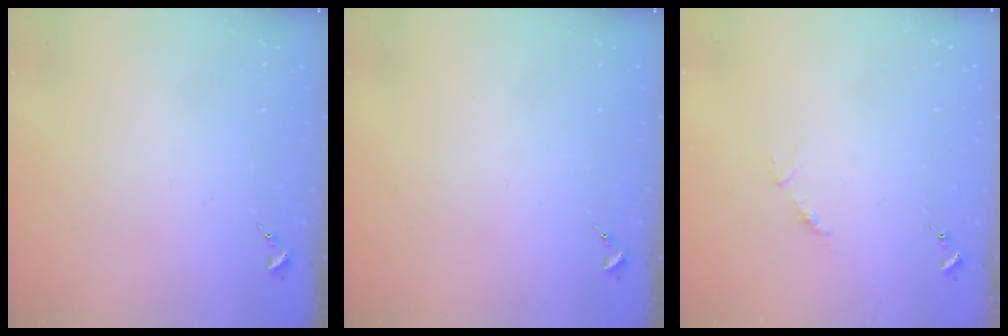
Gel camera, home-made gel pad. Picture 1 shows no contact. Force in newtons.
{"total": 0.0}
{"total": 3.2, "press": 3.2, "slide": 0.4}